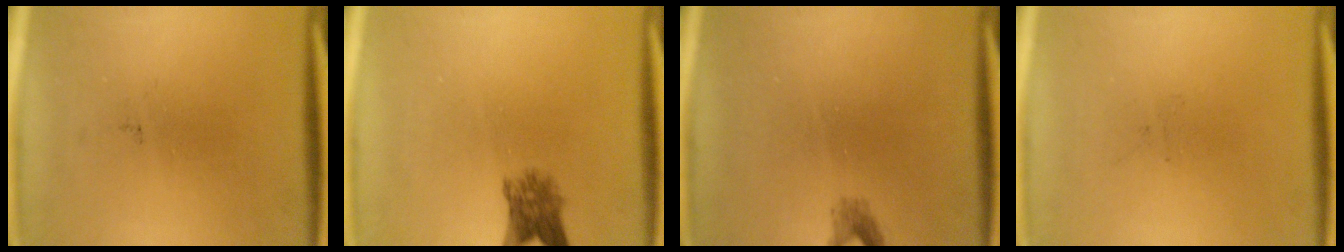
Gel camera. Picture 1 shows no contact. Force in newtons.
{"total": 3.8}
{"total": 1.2}
{"total": 0.0}